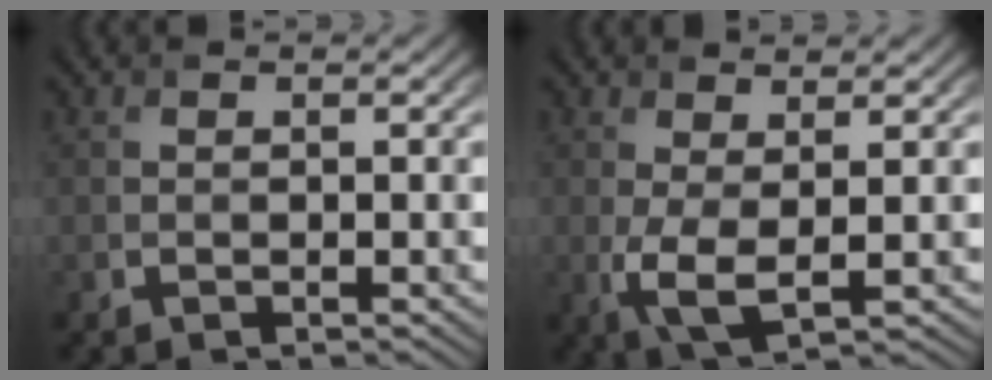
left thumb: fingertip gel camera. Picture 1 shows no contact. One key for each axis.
{"total": 3.9, "fx": 0.3, "fy": 1.3, "fz": 3.7, "tx": -0.092, "ty": -0.007, "tz": 0.005}